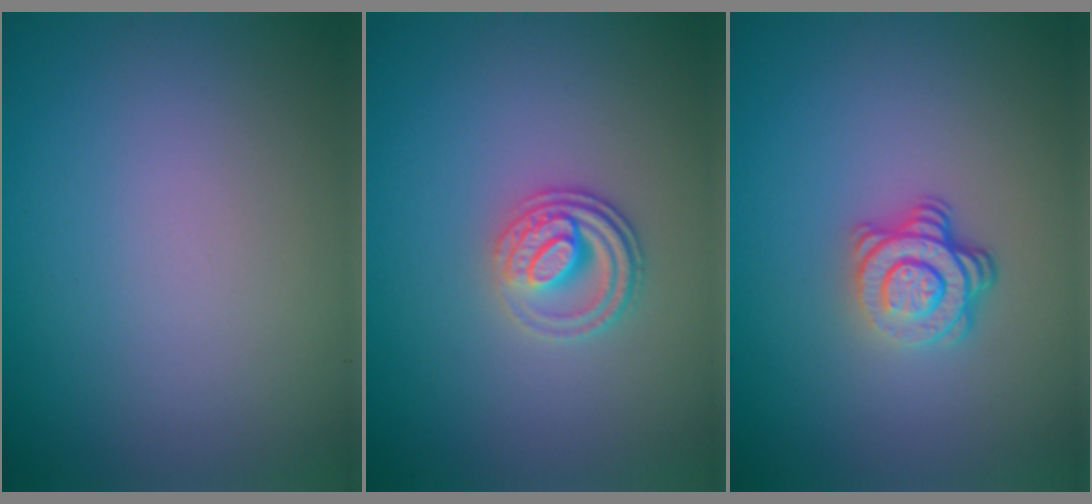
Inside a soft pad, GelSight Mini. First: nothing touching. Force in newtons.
{"total": 2.8, "press": 2.5, "slide": 1.4}
{"total": 3.9, "press": 2.7, "slide": 2.8}